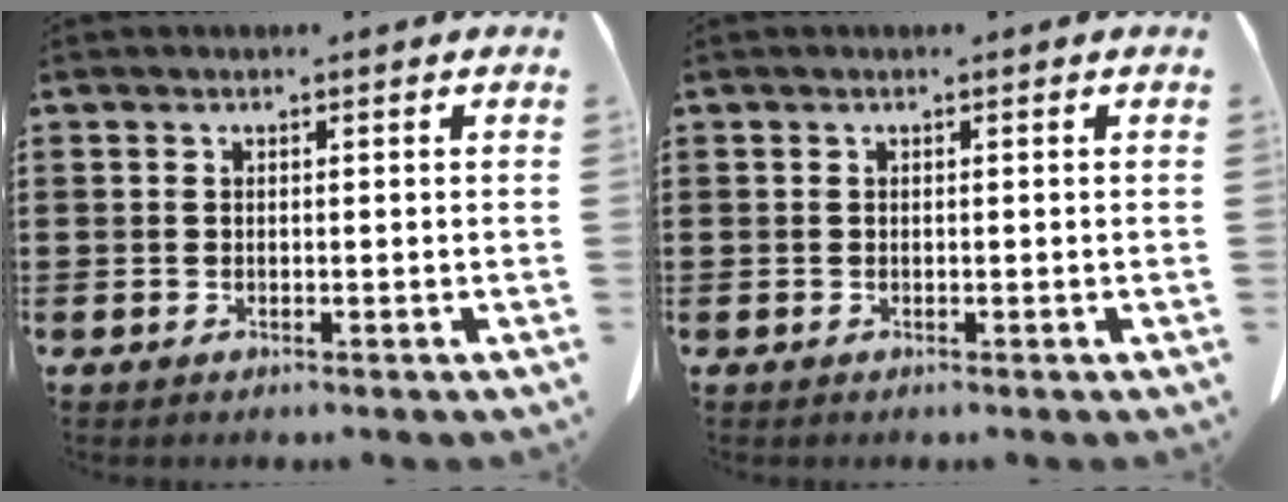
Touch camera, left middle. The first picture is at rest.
{"total": 0.0}